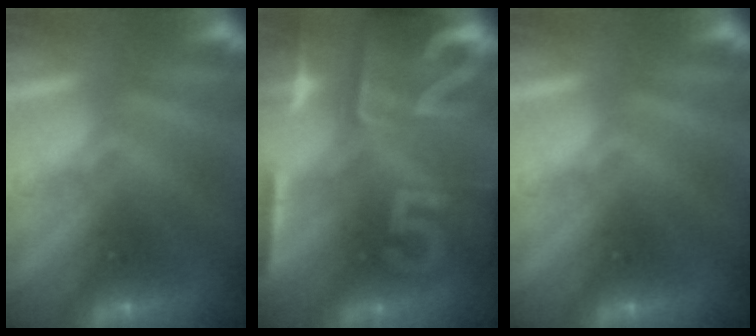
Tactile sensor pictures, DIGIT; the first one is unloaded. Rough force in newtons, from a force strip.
{"total": 9.0}
{"total": 0.0}